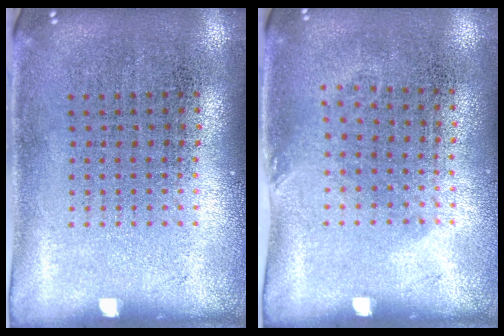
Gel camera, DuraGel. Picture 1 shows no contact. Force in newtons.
{"total": 0.8, "press": 0.7, "slide": 0.5}